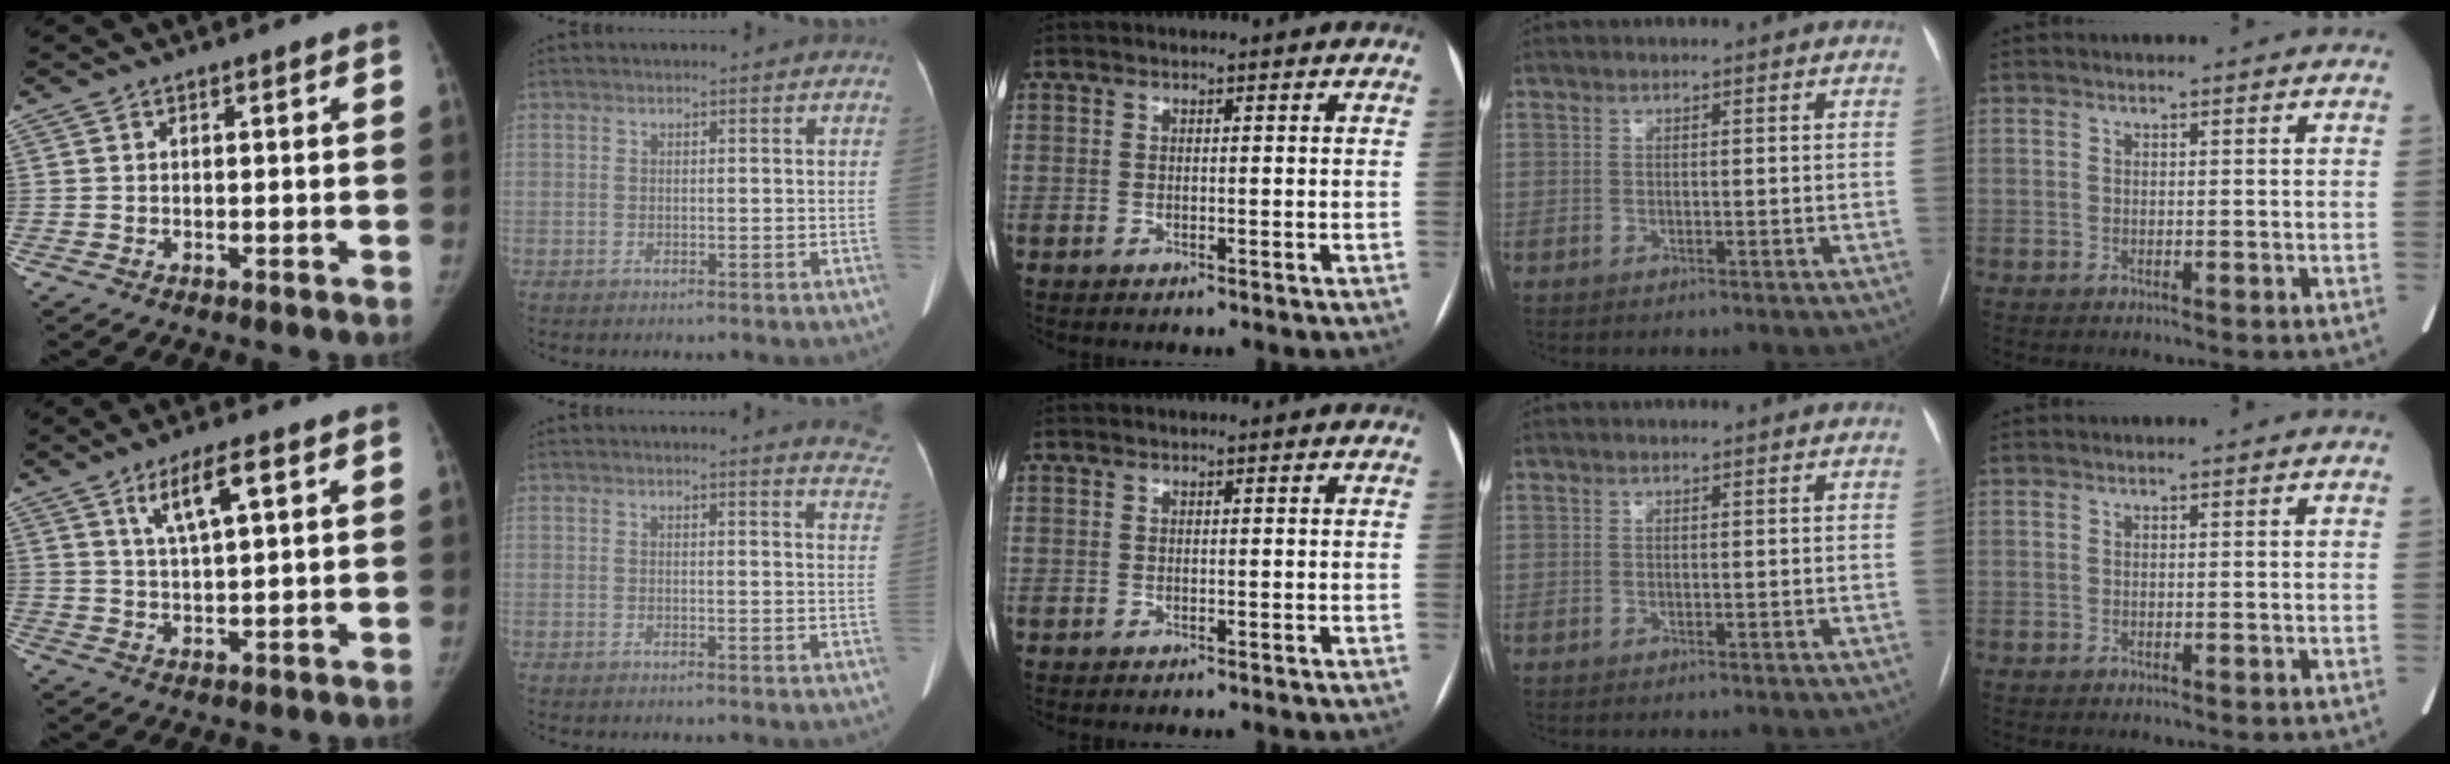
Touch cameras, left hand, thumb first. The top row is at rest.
{"thumb": {"total": 7.0, "force": [3.2, 1.6, 6.0], "torque": [-0.105, -0.009, 0.060]}, "index": {"total": 6.3, "force": [6.2, 0.2, 1.3], "torque": [0.003, -0.044, 0.033]}}